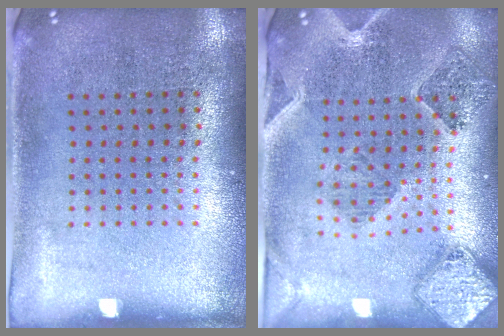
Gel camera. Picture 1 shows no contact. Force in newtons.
{"total": 1.5, "press": 1.5, "slide": 0.4}